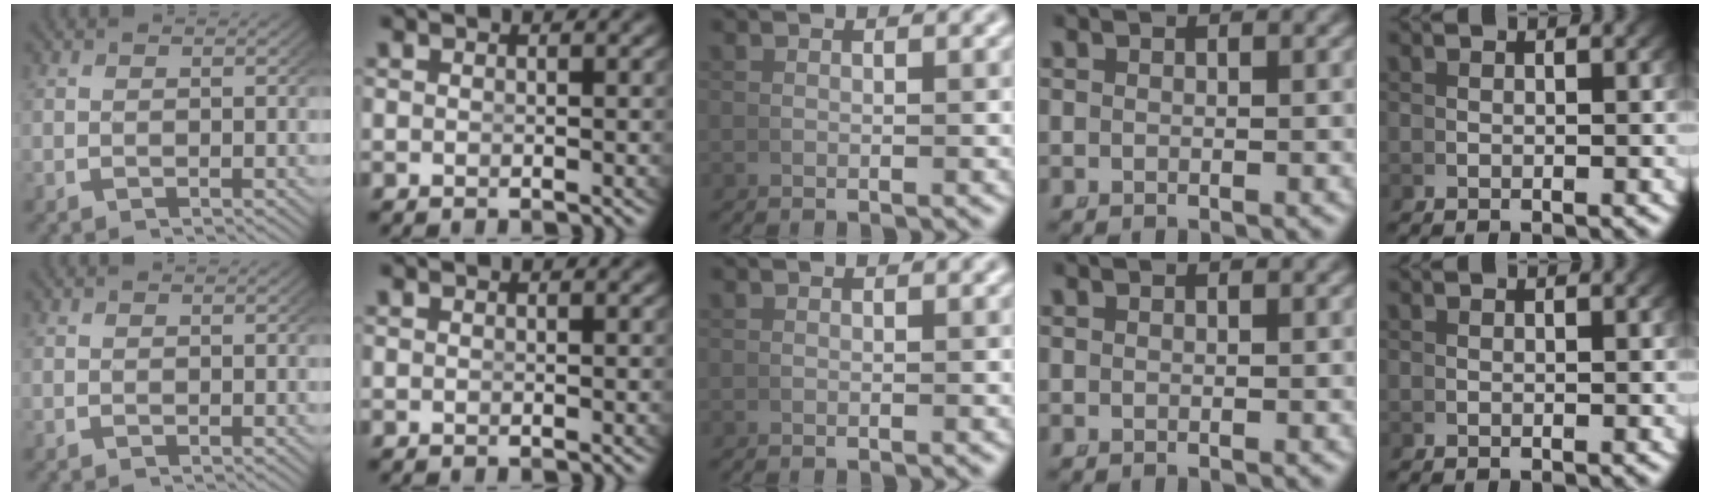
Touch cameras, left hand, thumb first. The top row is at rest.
{}